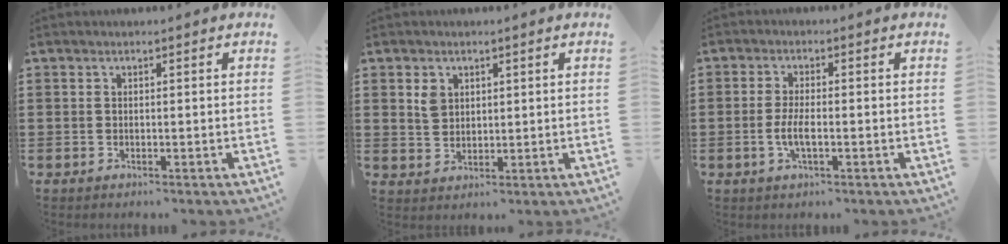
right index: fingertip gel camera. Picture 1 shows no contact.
{"total": 2.9, "force": [1.4, 2.1, 1.3], "torque": [-0.034, 0.007, 0.026]}
{"total": 3.5, "force": [-0.9, 0.9, 3.3], "torque": [-0.072, -0.004, -0.022]}